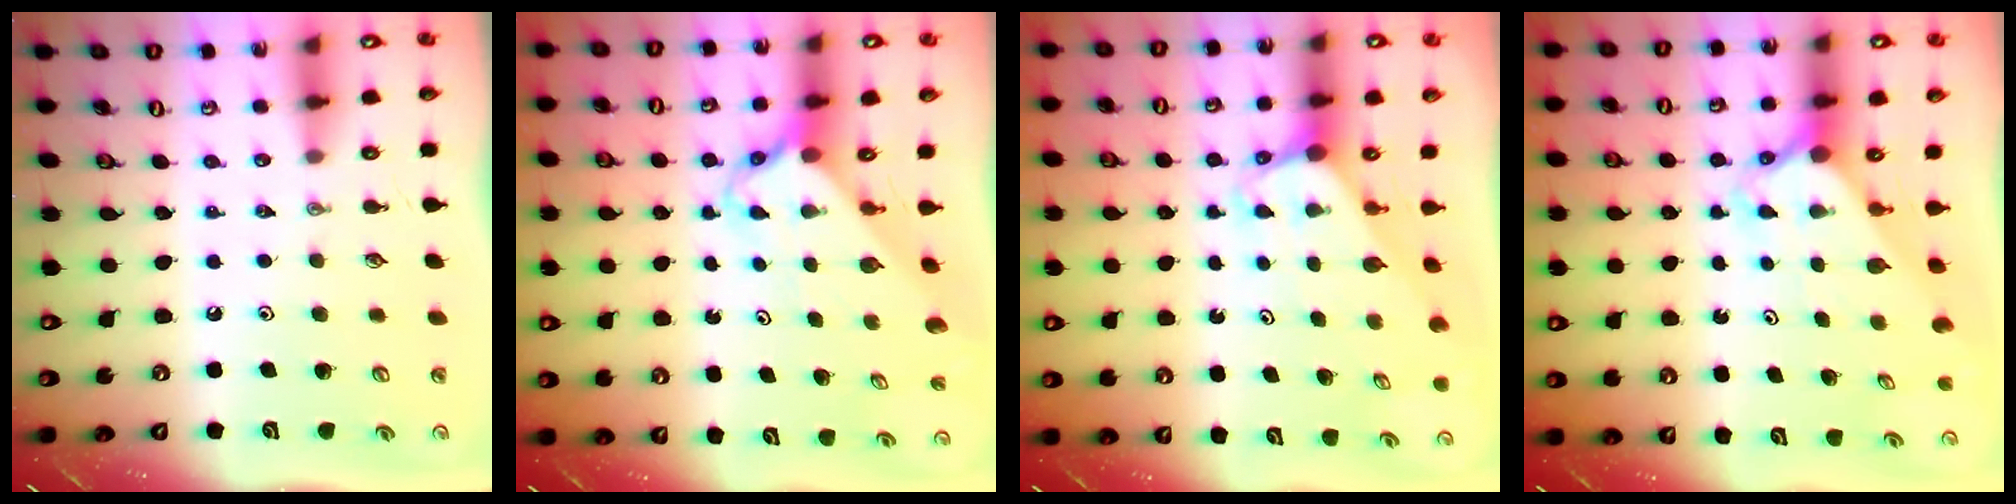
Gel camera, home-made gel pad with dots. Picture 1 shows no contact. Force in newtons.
{"total": 2.5, "press": 2.5, "slide": 0.2}
{"total": 3.0, "press": 3.0, "slide": 0.1}
{"total": 2.5, "press": 2.5, "slide": 0.2}